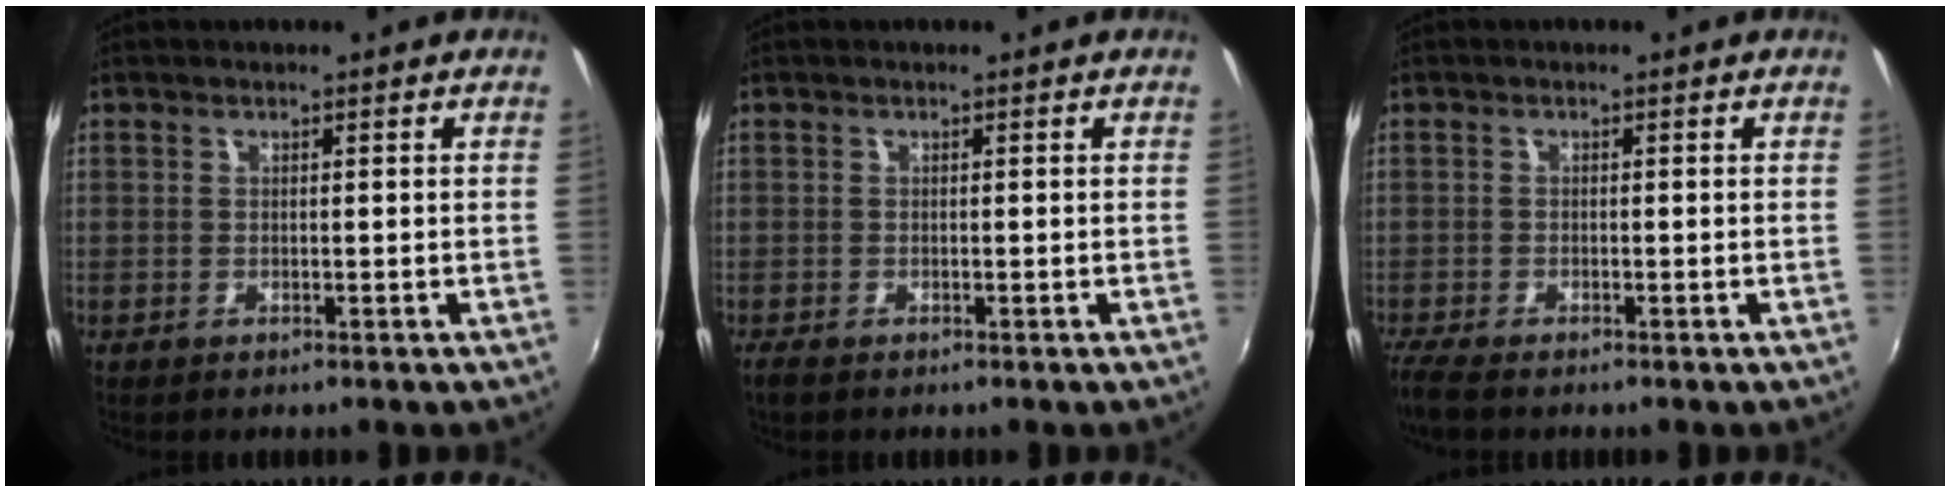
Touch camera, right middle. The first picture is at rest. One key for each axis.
{"total": 1.1, "fx": -0.9, "fy": 0.4, "fz": 0.6, "tx": -0.014, "ty": -0.005, "tz": -0.017}
{"total": 3.5, "fx": -2.9, "fy": 0.5, "fz": 1.9, "tx": -0.049, "ty": -0.016, "tz": -0.058}